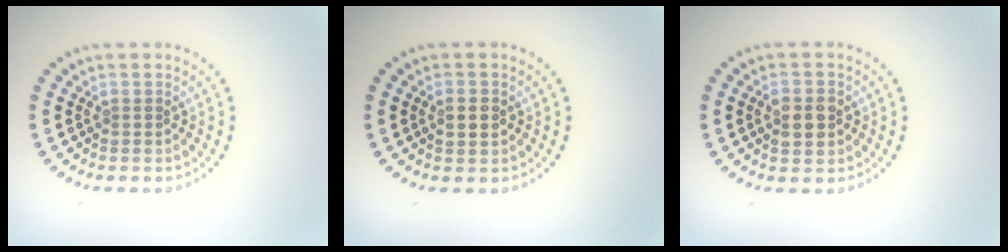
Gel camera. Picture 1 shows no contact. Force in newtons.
{"total": 1.5, "press": 1.5, "slide": 0.2}
{"total": 3.0, "press": 3.0, "slide": 0.2}